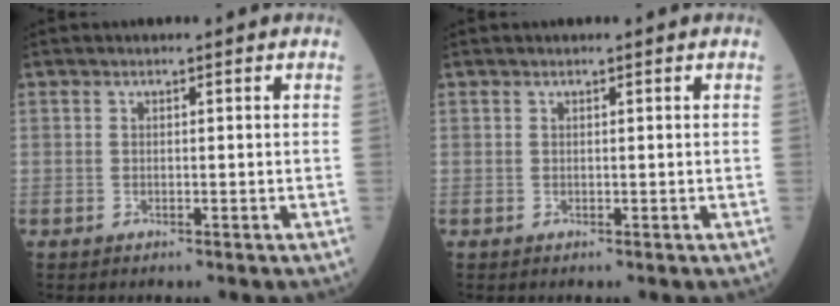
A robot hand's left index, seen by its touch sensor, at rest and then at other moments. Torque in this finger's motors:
{"motor_torque": [0.13, -0.12, 0.00, 0.01]}